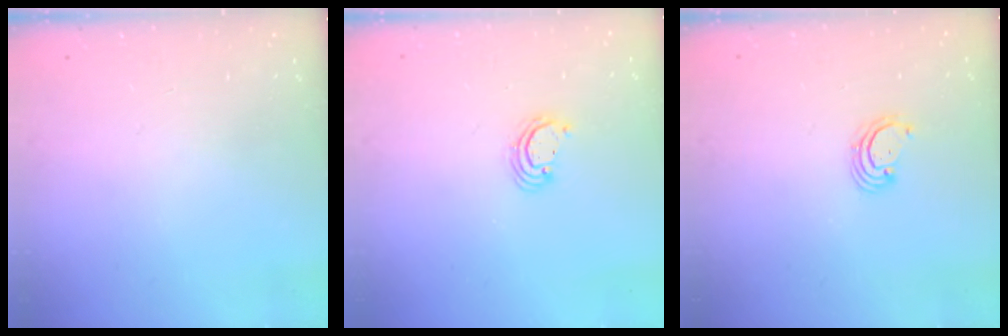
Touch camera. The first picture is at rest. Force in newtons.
{"total": 2.4, "press": 2.4, "slide": 0.1}
{"total": 2.8, "press": 2.8, "slide": 0.3}